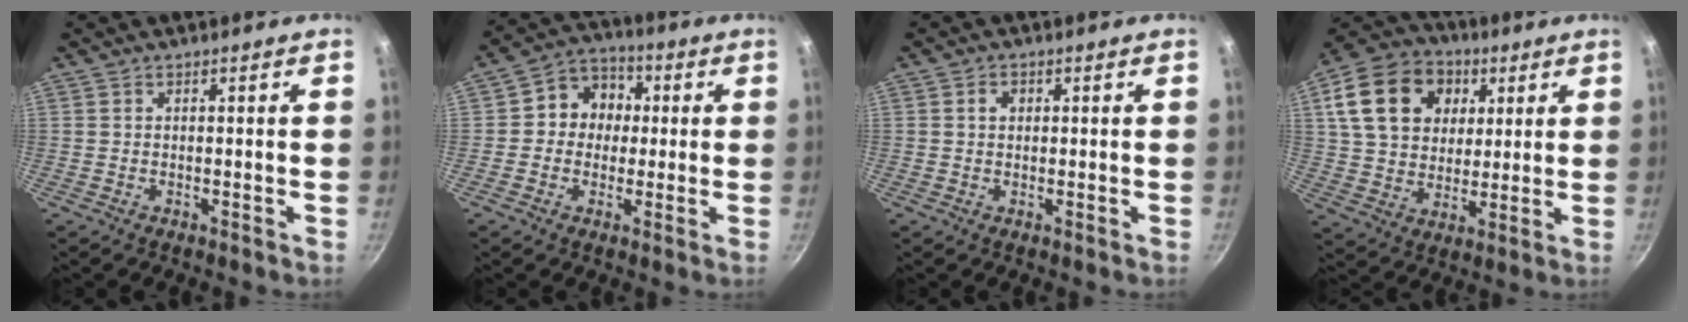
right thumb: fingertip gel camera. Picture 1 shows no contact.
{"total": 8.6, "force": [0.6, 7.8, 3.7], "torque": [-0.013, 0.019, -0.009]}
{"total": 1.9, "force": [0.5, 1.5, 1.1], "torque": [-0.011, 0.004, 0.006]}
{"total": 19.4, "force": [6.2, 14.8, 11.0], "torque": [-0.179, 0.008, 0.101]}